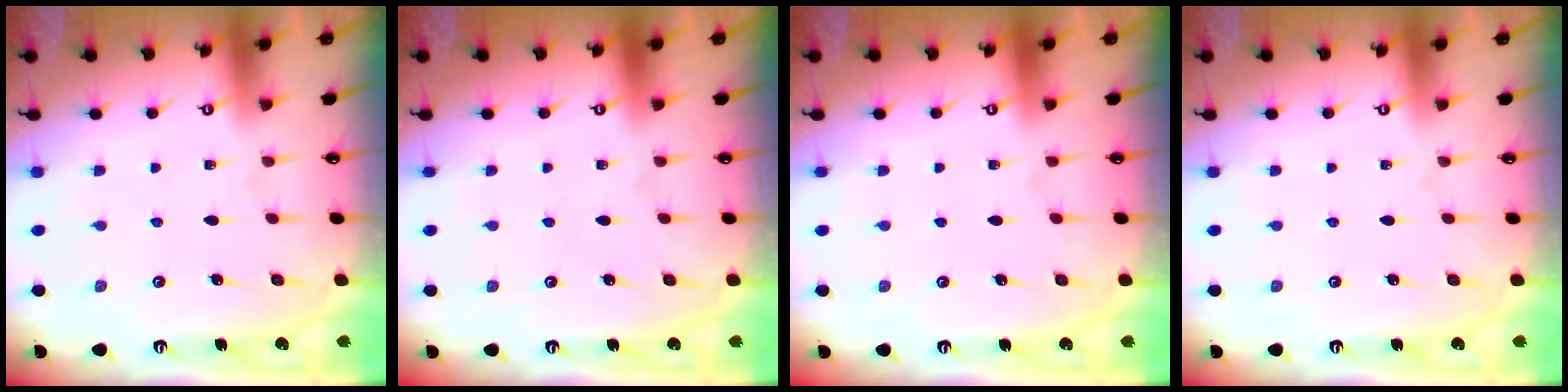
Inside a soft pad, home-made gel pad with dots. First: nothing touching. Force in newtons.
{"total": 0.0}
{"total": 0.0}
{"total": 0.0}